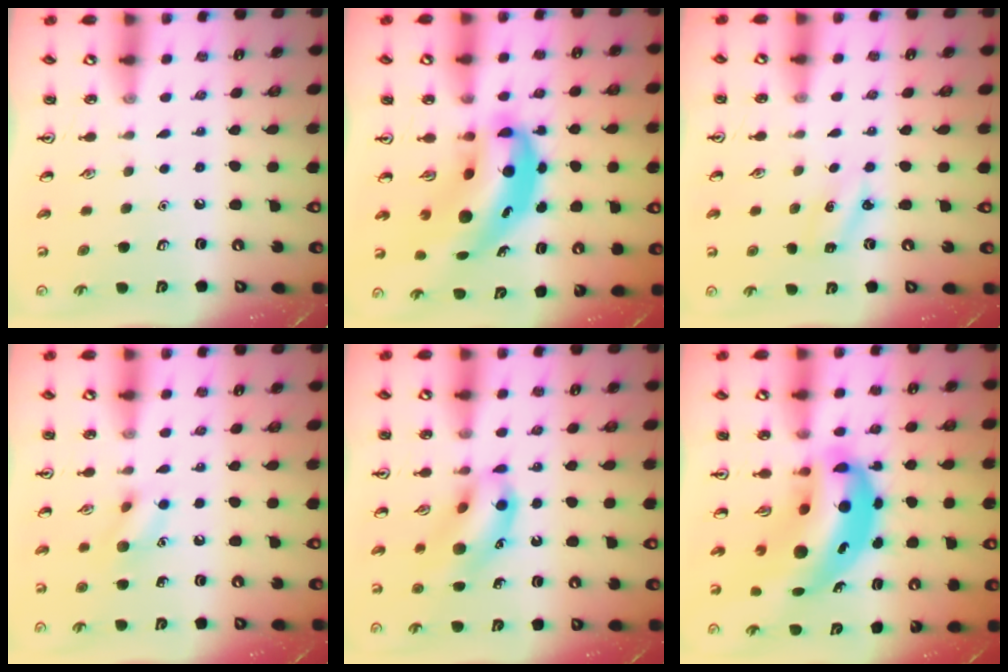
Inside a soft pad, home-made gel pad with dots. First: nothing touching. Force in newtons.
{"total": 11.2, "press": 10.8, "slide": 3.1}
{"total": 2.6, "press": 2.4, "slide": 0.8}
{"total": 8.8, "press": 8.7, "slide": 0.9}
{"total": 13.8, "press": 13.6, "slide": 2.4}
{"total": 15.1, "press": 14.5, "slide": 4.2}